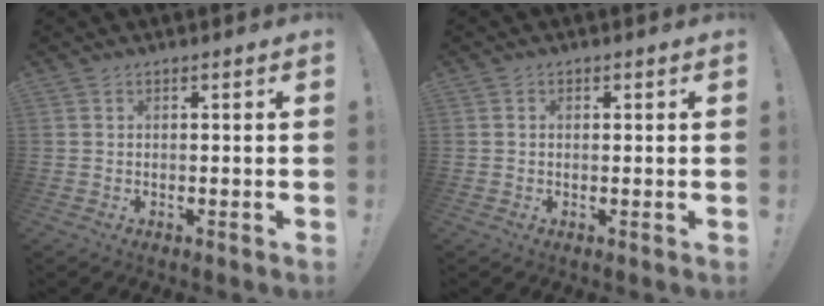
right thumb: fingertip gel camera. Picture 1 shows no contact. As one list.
[{"total": 0.7, "force": [0.2, 0.6, 0.3], "torque": [0.001, -0.001, 0.001]}]